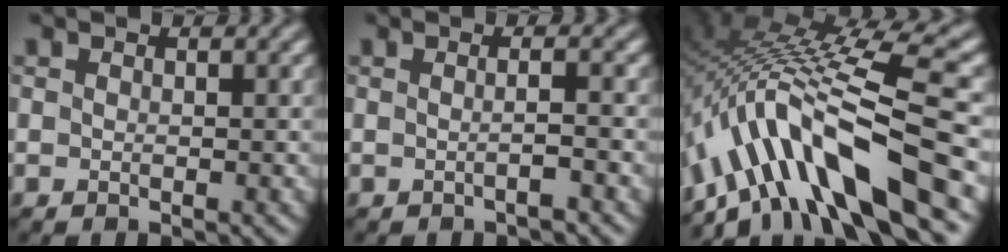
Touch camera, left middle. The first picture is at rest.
{"total": 1.9, "force": [-0.3, 0.5, 1.8], "torque": [-0.021, 0.000, -0.012]}
{"total": 12.1, "force": [-5.7, 3.3, 10.2], "torque": [-0.173, 0.018, -0.092]}